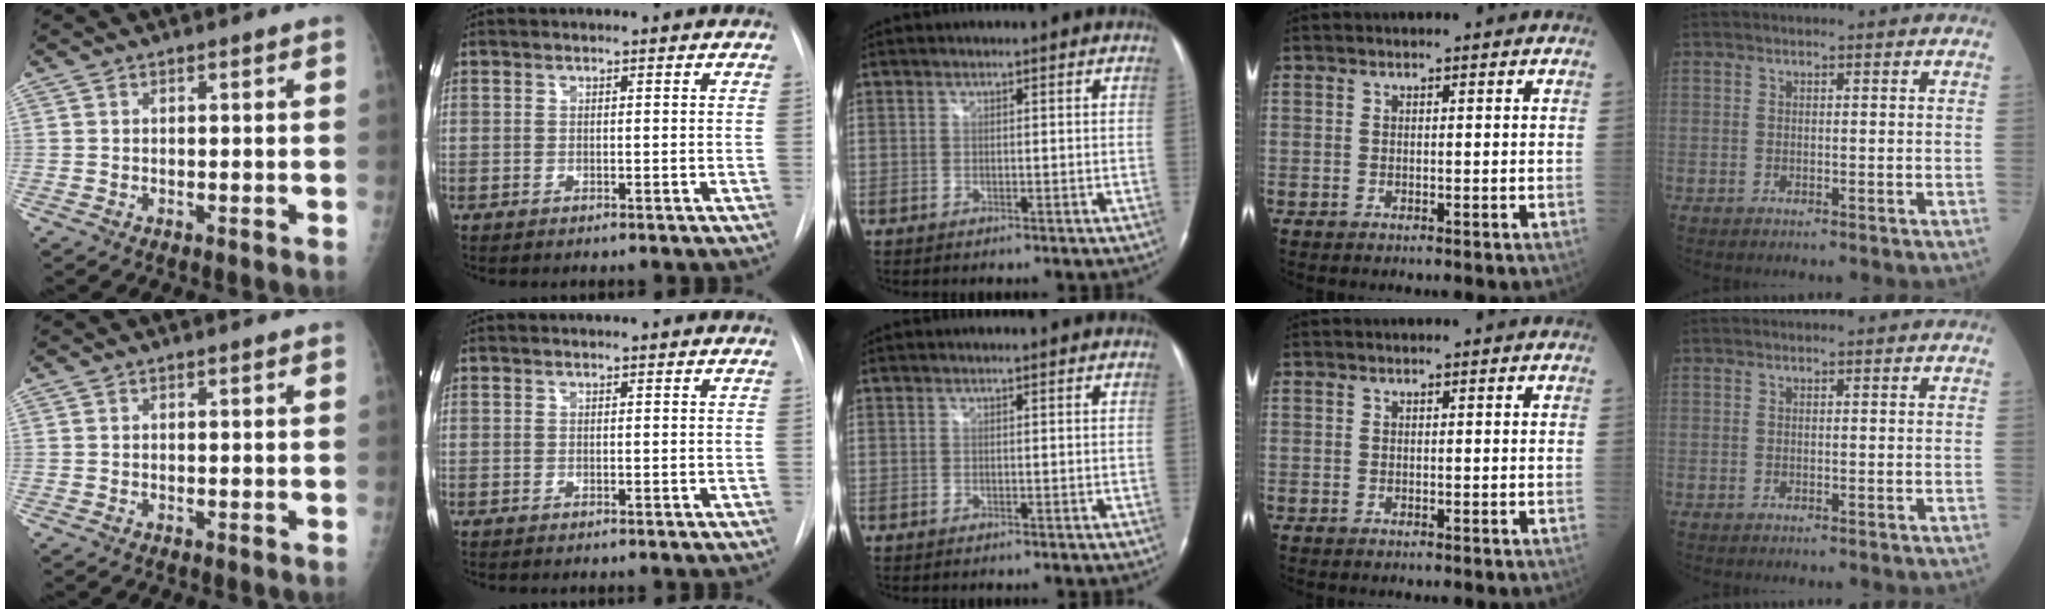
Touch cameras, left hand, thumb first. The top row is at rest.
{}